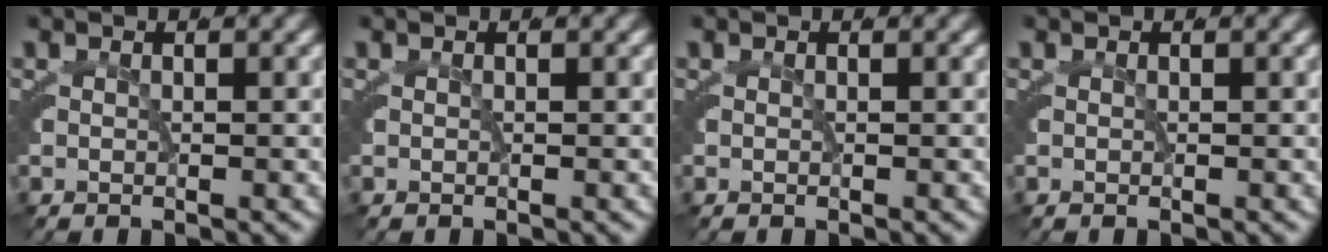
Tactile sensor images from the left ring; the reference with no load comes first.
{"total": 0.0}
{"total": 0.0}
{"total": 0.0}